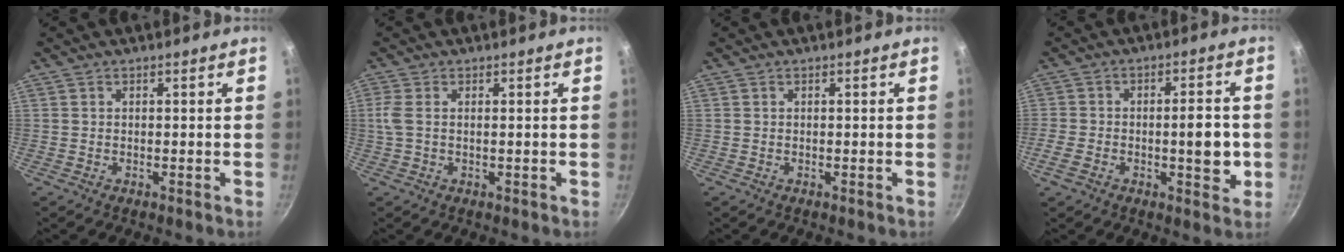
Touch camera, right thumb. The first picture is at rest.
{"total": 3.0, "force": [0.3, 1.1, 2.7], "torque": [-0.070, 0.004, 0.003]}
{"total": 0.0}
{"total": 9.5, "force": [-2.0, 4.4, 8.1], "torque": [-0.100, 0.022, -0.035]}